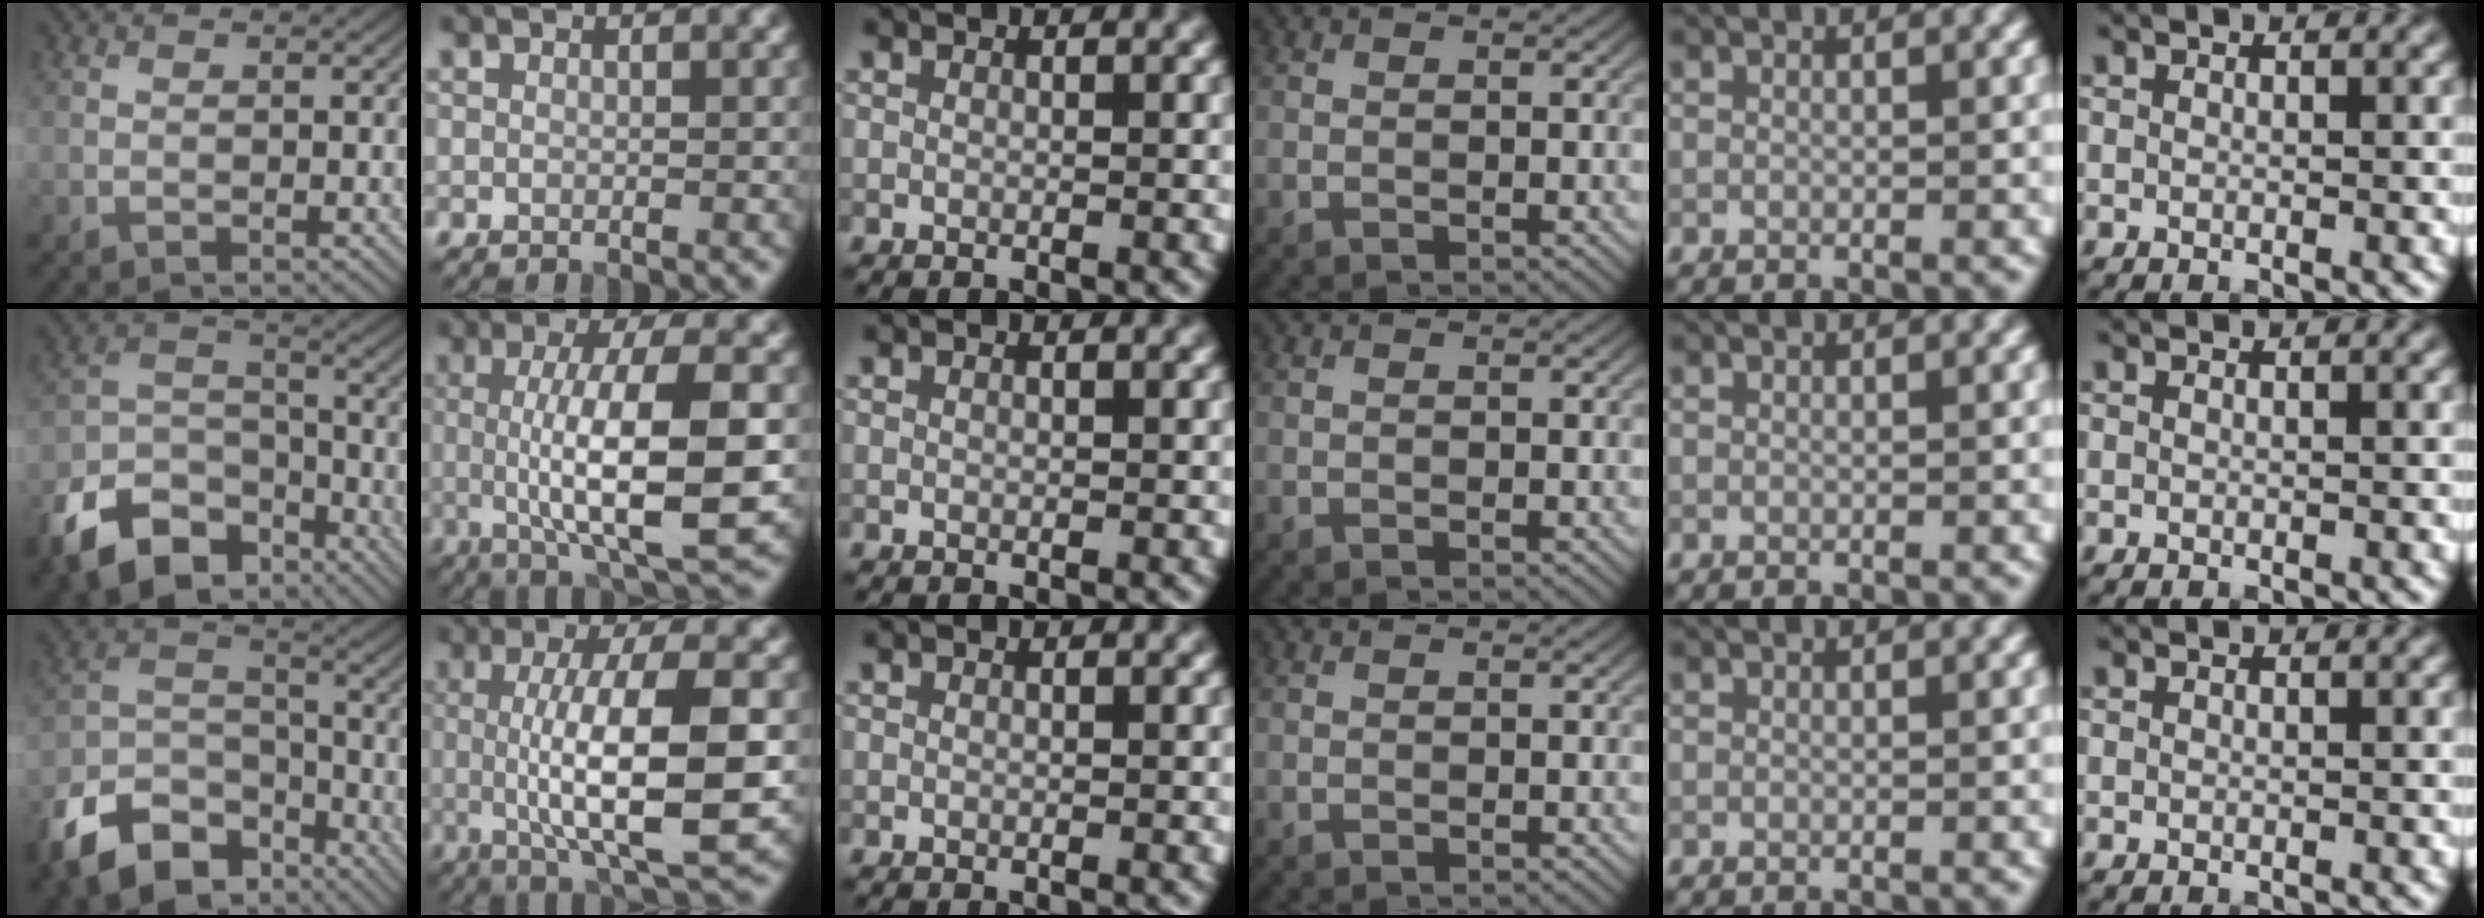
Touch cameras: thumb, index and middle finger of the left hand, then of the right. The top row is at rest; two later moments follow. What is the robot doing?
{"motion": "lift_and_place", "object": "coin"}